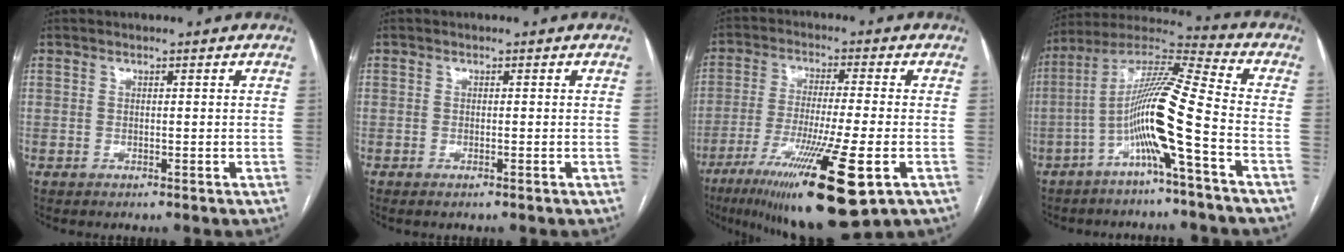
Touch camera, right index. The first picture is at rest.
{"total": 0.7, "force": [-0.5, 0.0, 0.5], "torque": [-0.011, -0.002, -0.007]}
{"total": 18.0, "force": [-8.6, 1.4, 15.8], "torque": [-0.260, -0.046, -0.141]}
{"total": 12.9, "force": [-4.4, -1.2, 12.1], "torque": [-0.231, 0.014, -0.091]}